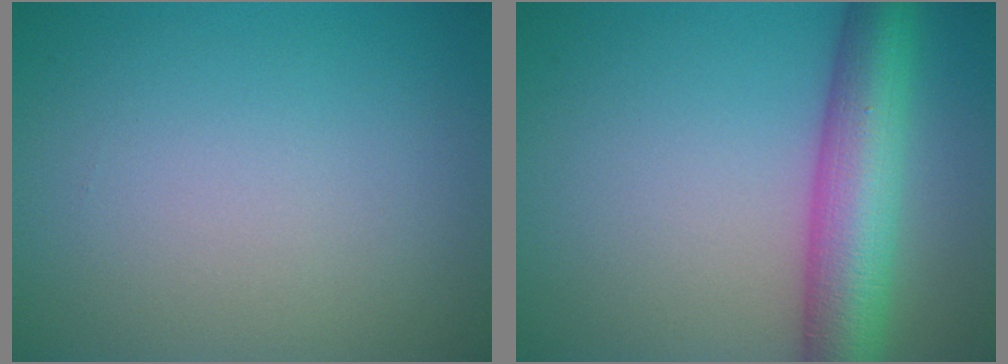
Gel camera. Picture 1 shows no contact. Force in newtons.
{"total": 8.1, "press": 8.1, "slide": 0.2}